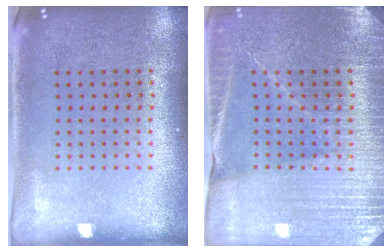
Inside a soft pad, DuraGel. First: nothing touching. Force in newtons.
{"total": 3.6, "press": 3.5, "slide": 0.9}